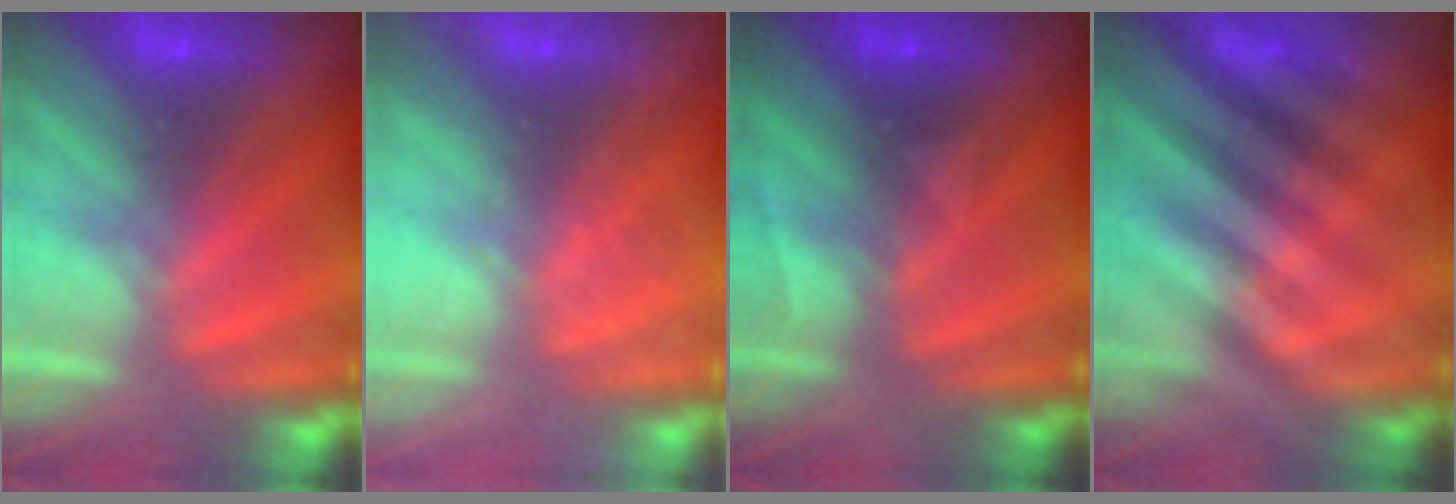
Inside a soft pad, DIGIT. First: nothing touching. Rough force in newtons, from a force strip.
{"total": 2.3}
{"total": 2.9}
{"total": 2.5}